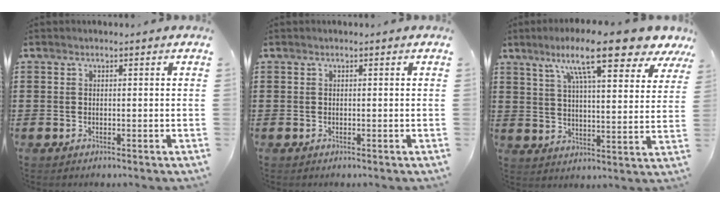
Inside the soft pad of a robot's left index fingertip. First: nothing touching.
{"total": 0.0}
{"total": 13.6, "force": [9.3, 1.7, 9.7], "torque": [-0.178, -0.031, 0.150]}